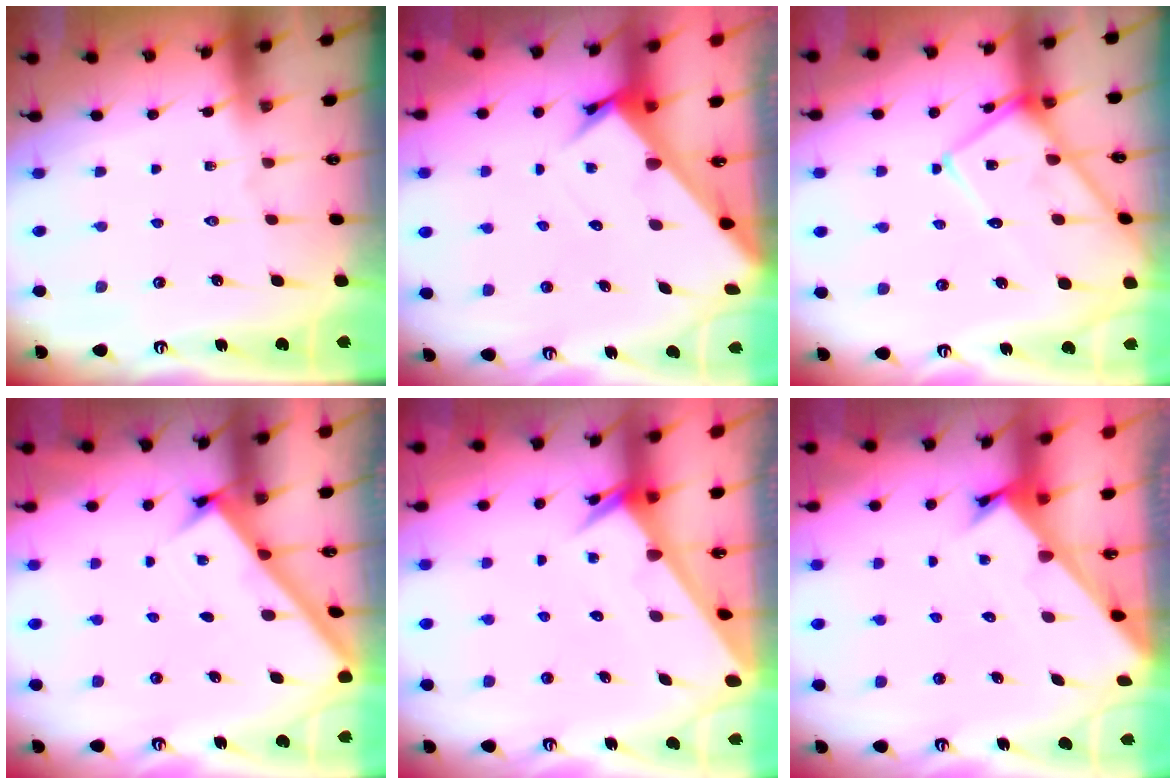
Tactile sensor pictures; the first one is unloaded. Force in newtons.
{"total": 3.6, "press": 3.6, "slide": 0.2}
{"total": 14.0, "press": 14.0, "slide": 1.6}
{"total": 2.7, "press": 2.6, "slide": 0.3}
{"total": 2.9, "press": 2.9, "slide": 0.0}
{"total": 2.4, "press": 2.4, "slide": 0.2}